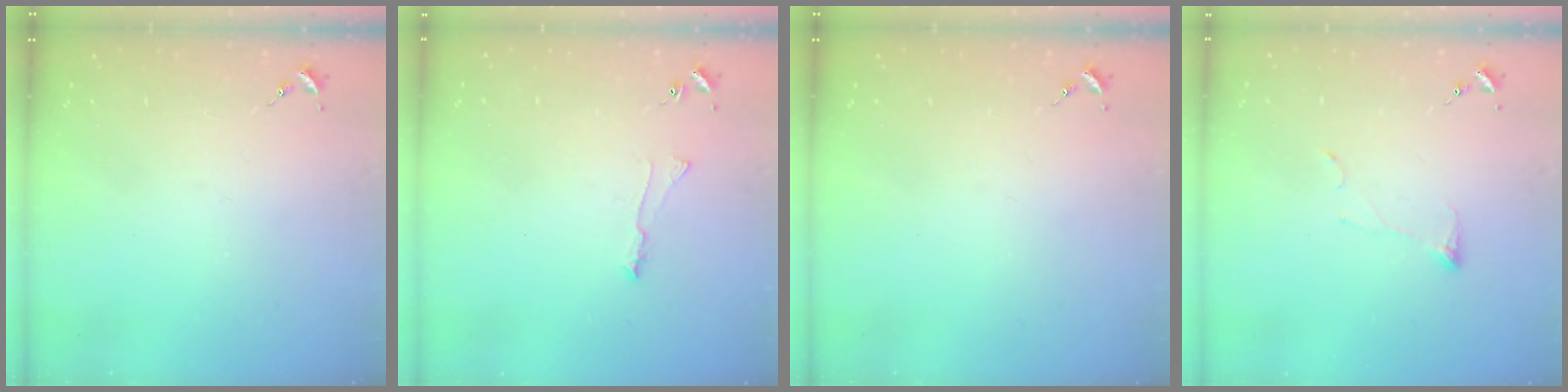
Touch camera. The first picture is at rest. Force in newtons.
{"total": 4.2, "press": 4.2, "slide": 0.6}
{"total": 0.0}
{"total": 5.8, "press": 5.8, "slide": 0.7}